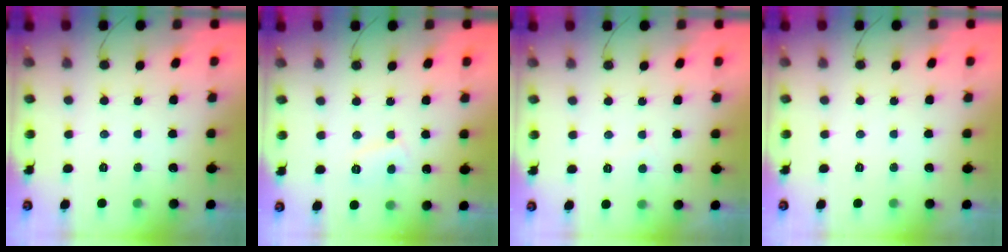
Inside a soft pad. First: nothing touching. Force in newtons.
{"total": 4.8, "press": 4.8, "slide": 0.6}
{"total": 1.0, "press": 1.0, "slide": 0.2}
{"total": 0.0}